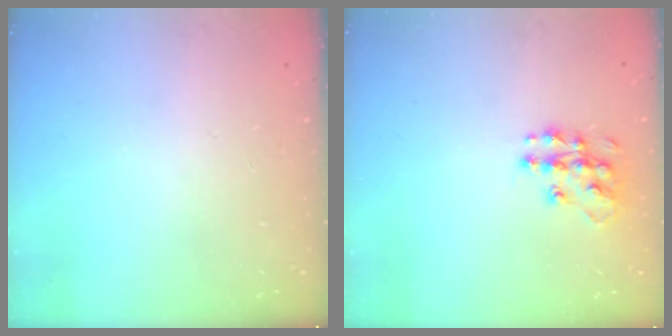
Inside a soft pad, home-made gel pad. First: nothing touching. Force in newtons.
{"total": 10.4, "press": 10.4, "slide": 0.4}